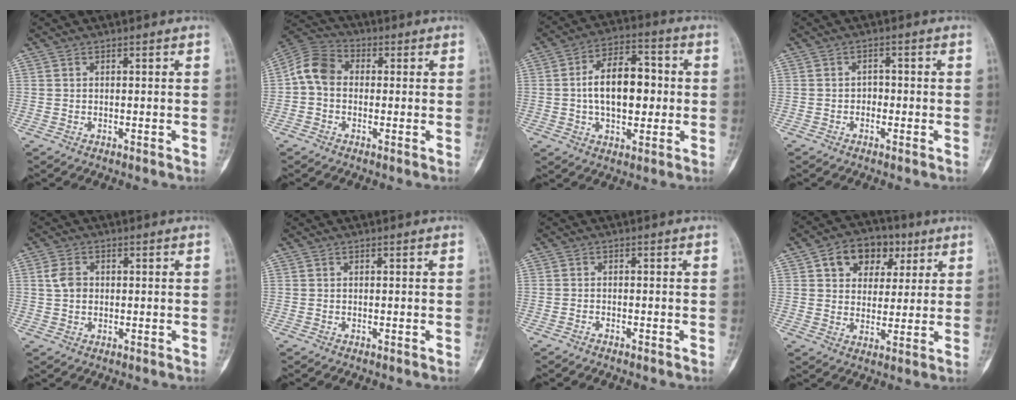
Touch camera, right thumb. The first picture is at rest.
{"total": 8.1, "force": [-0.1, 6.3, 5.1], "torque": [-0.088, 0.026, -0.017]}
{"total": 13.8, "force": [0.3, 8.0, 11.2], "torque": [-0.152, 0.022, 0.001]}
{"total": 1.6, "force": [-0.7, 1.3, 0.7], "torque": [0.009, 0.007, -0.018]}
{"total": 3.6, "force": [0.6, 2.7, 2.3], "torque": [-0.040, 0.005, 0.010]}
{"total": 0.0}
{"total": 0.7, "force": [-0.6, 0.1, 0.2], "torque": [-0.007, 0.004, -0.013]}
{"total": 11.4, "force": [4.9, 8.4, 6.1], "torque": [-0.052, -0.003, 0.074]}